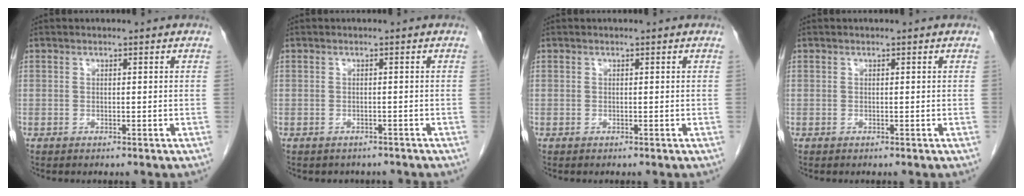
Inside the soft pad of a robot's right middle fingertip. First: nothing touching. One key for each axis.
{"total": 3.3, "fx": -2.8, "fy": 1.6, "fz": 0.4, "tx": -0.011, "ty": 0.001, "tz": -0.034}
{"total": 0.0}
{"total": 0.0}